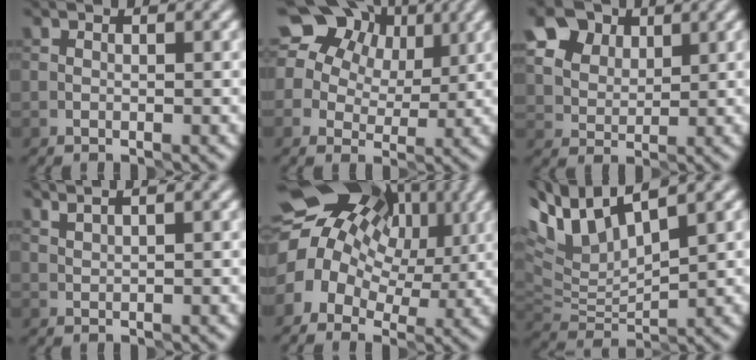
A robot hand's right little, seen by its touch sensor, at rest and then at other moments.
{"total": 18.6, "force": [9.2, 13.8, 8.4], "torque": [-0.195, 0.052, 0.156]}
{"total": 10.6, "force": [5.7, 7.7, 4.7], "torque": [-0.121, 0.033, 0.097]}
{"total": 1.9, "force": [1.7, 0.2, 1.0], "torque": [-0.013, 0.007, 0.023]}
{"total": 16.1, "force": [5.0, 12.1, 9.5], "torque": [-0.181, 0.042, 0.078]}
{"total": 7.3, "force": [5.2, 2.5, 4.5], "torque": [-0.103, 0.019, 0.093]}